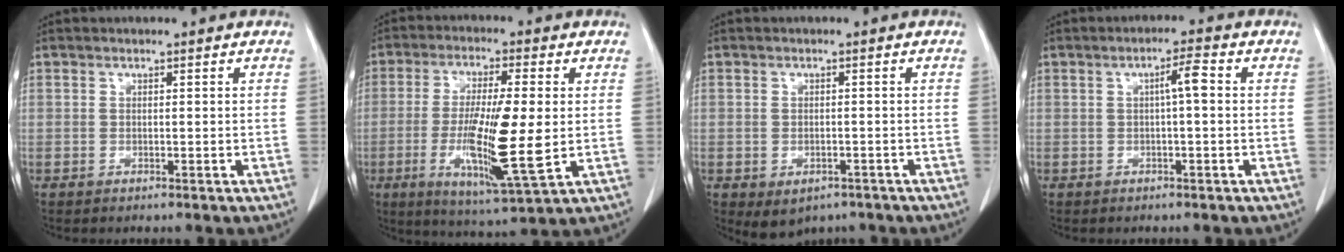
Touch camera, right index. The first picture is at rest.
{"total": 14.1, "force": [-1.7, 1.3, 13.9], "torque": [-0.258, -0.022, -0.028]}
{"total": 4.2, "force": [-2.5, 2.8, 1.8], "torque": [-0.023, -0.001, -0.023]}
{"total": 3.2, "force": [0.4, 0.2, 3.1], "torque": [-0.051, 0.006, 0.005]}